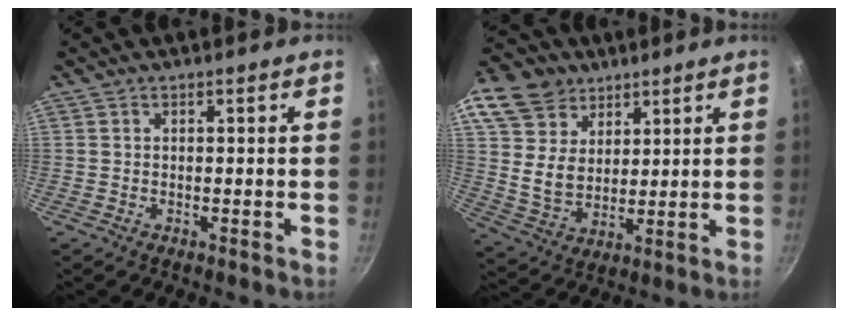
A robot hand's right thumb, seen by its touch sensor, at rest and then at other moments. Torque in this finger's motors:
{"motor_torque": [-0.71, 1.92, 0.17, -0.08, 0.09]}